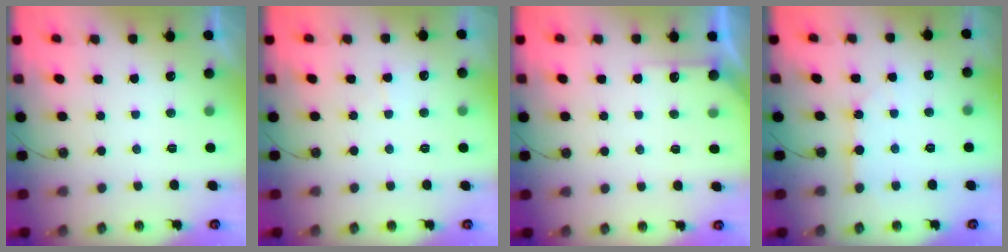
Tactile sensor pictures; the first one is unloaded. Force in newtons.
{"total": 3.8, "press": 3.8, "slide": 0.3}
{"total": 6.3, "press": 6.3, "slide": 0.4}
{"total": 4.3, "press": 4.3, "slide": 0.3}